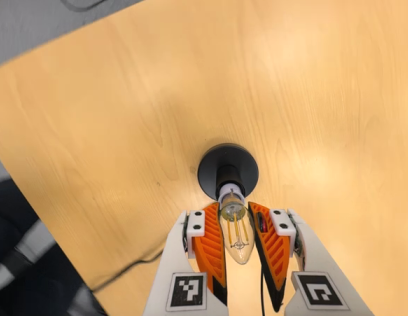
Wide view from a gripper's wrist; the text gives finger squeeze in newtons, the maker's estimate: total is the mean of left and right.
{"total": 17.9, "left": 15.9, "right": 19.9}